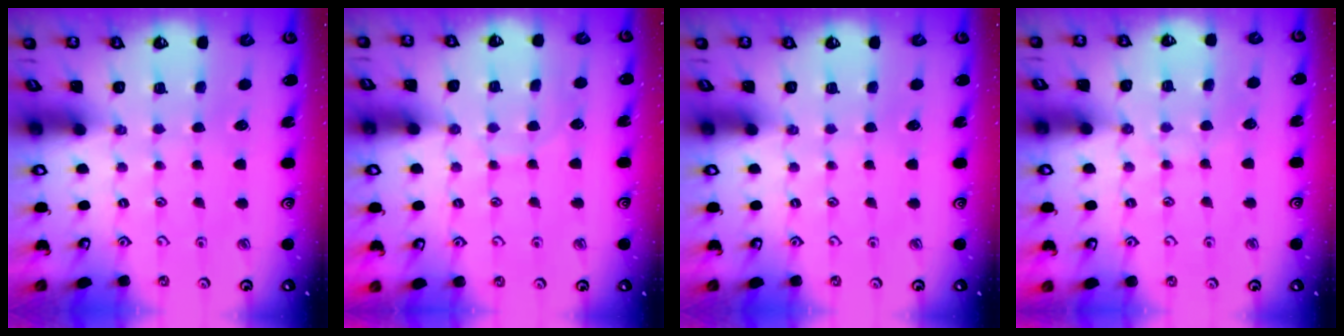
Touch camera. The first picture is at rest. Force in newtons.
{"total": 4.0, "press": 4.0, "slide": 0.4}
{"total": 0.0}
{"total": 5.4, "press": 5.4, "slide": 0.6}